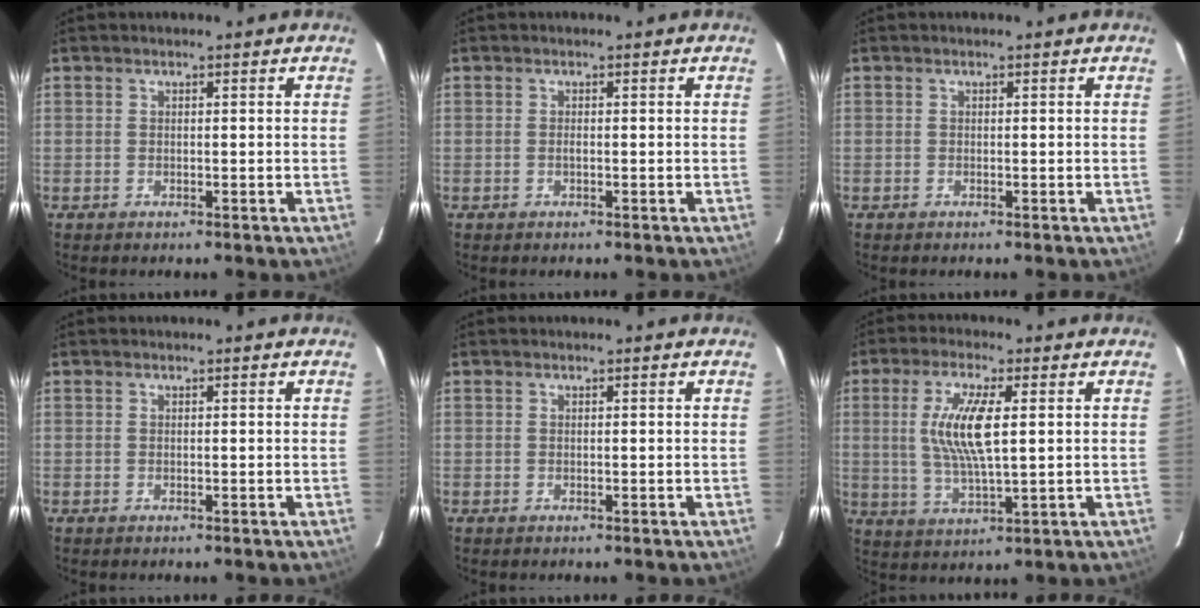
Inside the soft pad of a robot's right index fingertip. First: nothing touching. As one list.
[{"total": 0.5, "force": [-0.2, 0.1, 0.5], "torque": [-0.009, -0.001, -0.003]}, {"total": 0.0}, {"total": 0.0}, {"total": 0.0}, {"total": 10.0, "force": [1.7, 2.5, 9.6], "torque": [-0.189, 0.000, 0.036]}]